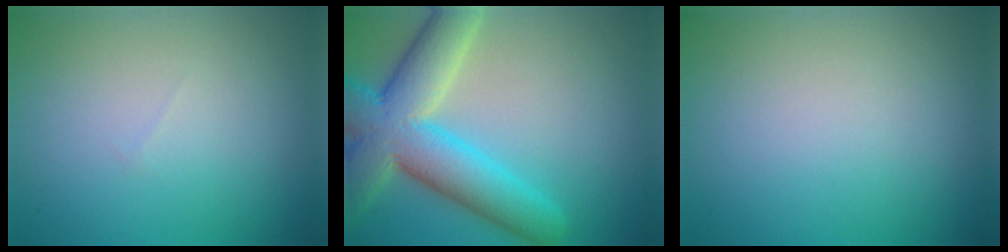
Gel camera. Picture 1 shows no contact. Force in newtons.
{"total": 9.8, "press": 9.7, "slide": 0.8}
{"total": 0.0}